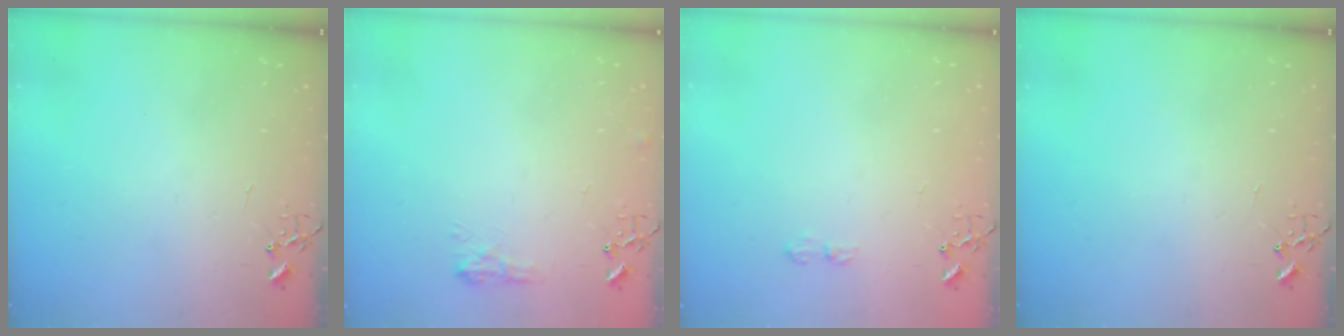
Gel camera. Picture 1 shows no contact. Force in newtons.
{"total": 8.0, "press": 7.9, "slide": 0.7}
{"total": 6.4, "press": 6.4, "slide": 0.9}
{"total": 0.0}